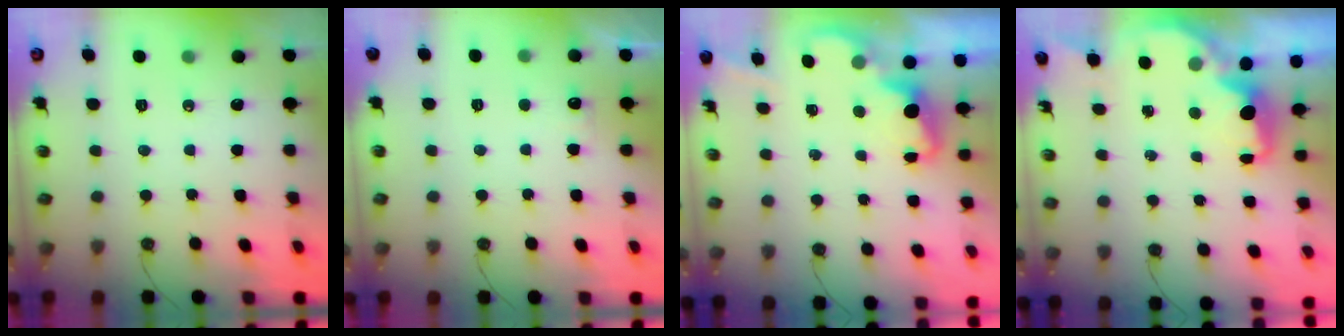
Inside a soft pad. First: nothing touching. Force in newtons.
{"total": 2.1, "press": 1.9, "slide": 0.9}
{"total": 2.0, "press": 1.9, "slide": 0.6}
{"total": 2.5, "press": 2.4, "slide": 0.8}